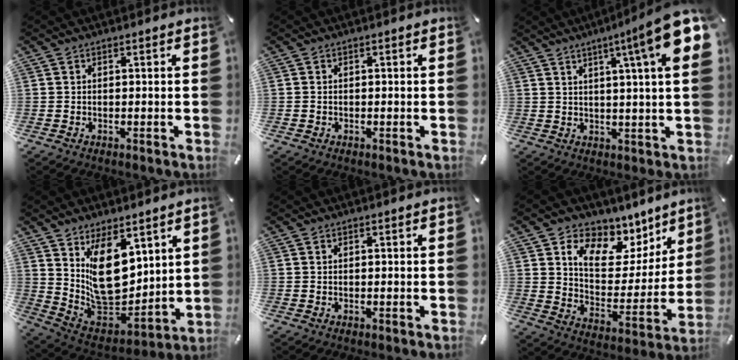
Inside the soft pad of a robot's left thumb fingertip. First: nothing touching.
{"total": 0.5, "force": [-0.2, 0.5, 0.0], "torque": [-0.001, 0.003, -0.006]}
{"total": 14.0, "force": [6.0, 0.3, 12.6], "torque": [-0.196, -0.032, 0.085]}
{"total": 15.3, "force": [7.3, 9.9, 9.0], "torque": [-0.163, -0.061, 0.146]}
{"total": 0.0}
{"total": 11.8, "force": [7.9, 7.6, 4.4], "torque": [-0.069, -0.072, 0.140]}